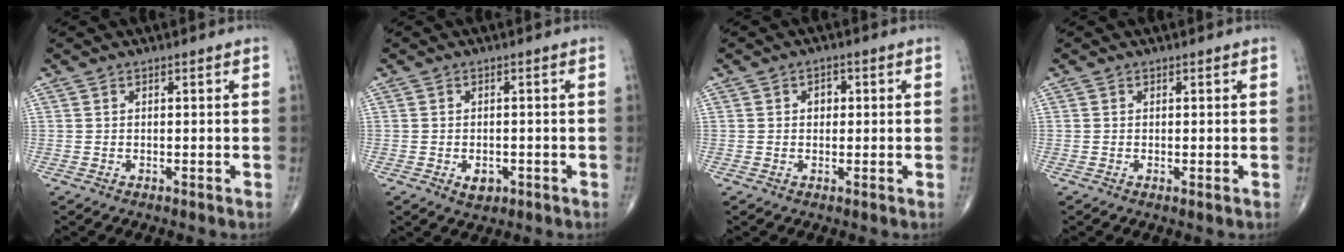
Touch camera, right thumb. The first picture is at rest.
{"total": 2.7, "force": [-1.0, 1.8, 1.7], "torque": [-0.015, 0.003, -0.009]}
{"total": 2.1, "force": [0.3, 1.7, 1.2], "torque": [-0.005, 0.003, 0.001]}
{"total": 0.6, "force": [-0.1, 0.1, 0.6], "torque": [-0.014, -0.003, -0.002]}